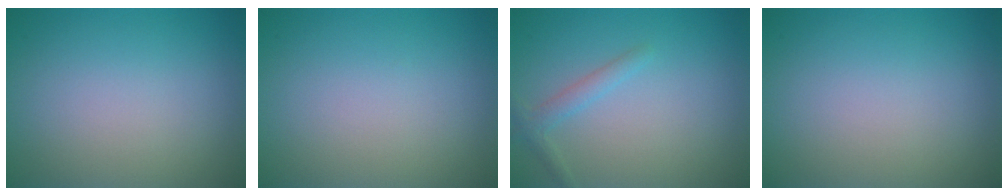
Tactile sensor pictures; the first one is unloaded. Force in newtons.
{"total": 0.0}
{"total": 1.6, "press": 1.6, "slide": 0.1}
{"total": 0.0}